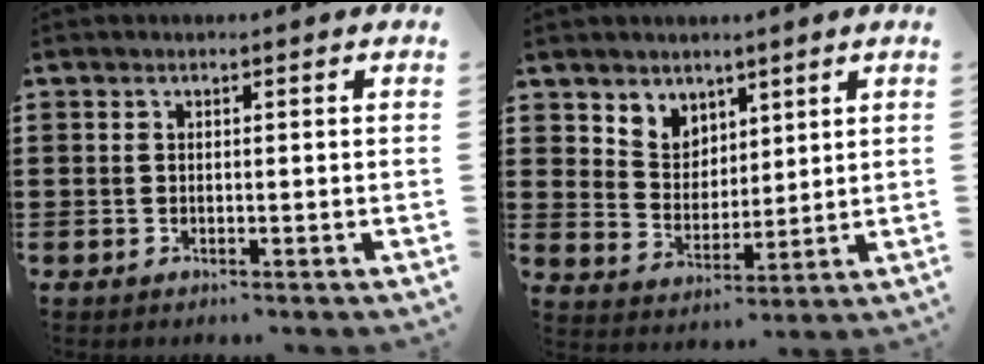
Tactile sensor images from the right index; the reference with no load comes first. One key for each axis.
{"total": 5.2, "fx": 3.9, "fy": 3.5, "fz": -0.4, "tx": -0.019, "ty": -0.006, "tz": 0.073}